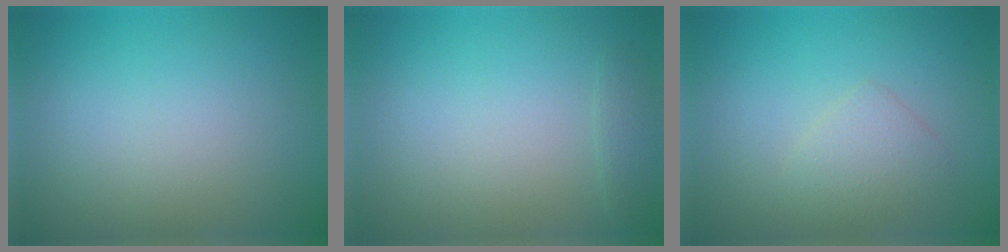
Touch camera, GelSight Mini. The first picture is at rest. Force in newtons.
{"total": 1.0, "press": 1.0, "slide": 0.1}
{"total": 1.8, "press": 1.8, "slide": 0.1}